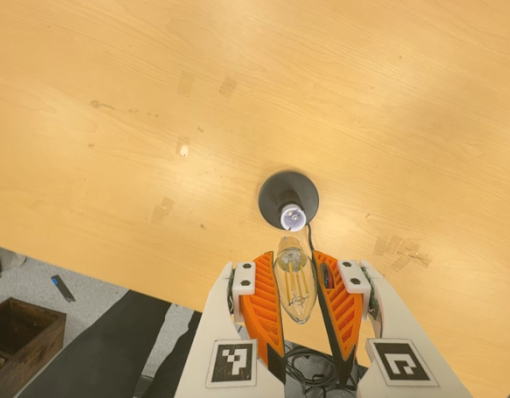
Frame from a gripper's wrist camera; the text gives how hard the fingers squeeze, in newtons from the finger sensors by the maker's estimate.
{"total": 12.1, "left": 12.4, "right": 11.7}